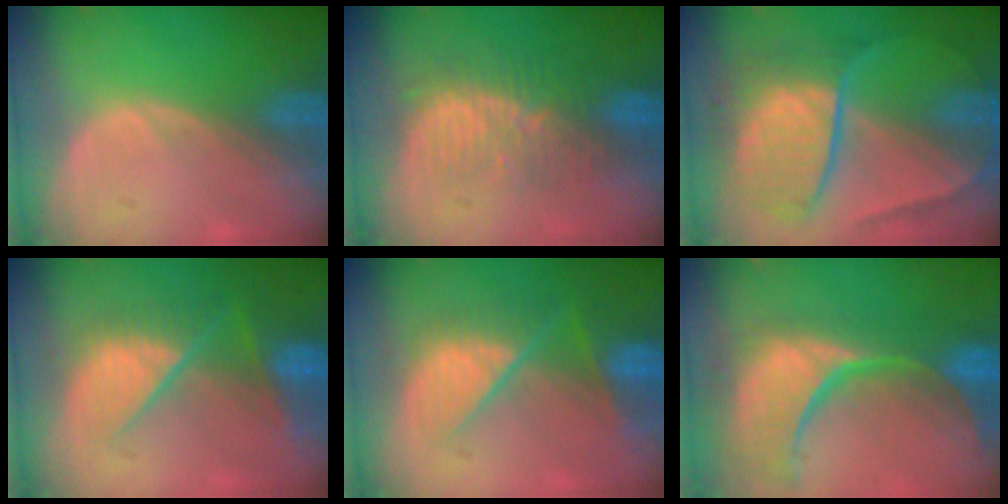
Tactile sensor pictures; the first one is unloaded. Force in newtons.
{"total": 8.1, "press": 7.4, "slide": 3.3}
{"total": 10.2, "press": 10.1, "slide": 1.1}
{"total": 9.7, "press": 8.3, "slide": 5.1}
{"total": 9.6, "press": 8.2, "slide": 5.1}
{"total": 15.4, "press": 12.1, "slide": 9.6}